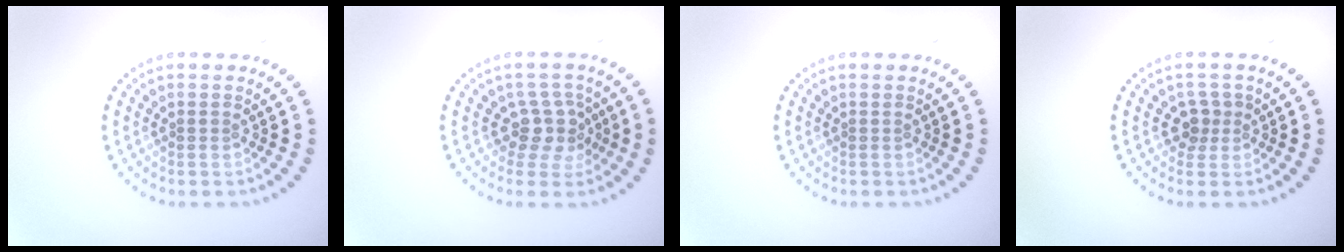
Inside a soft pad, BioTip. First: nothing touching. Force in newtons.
{"total": 2.9, "press": 2.3, "slide": 1.7}
{"total": 0.0}
{"total": 1.8, "press": 1.5, "slide": 1.1}